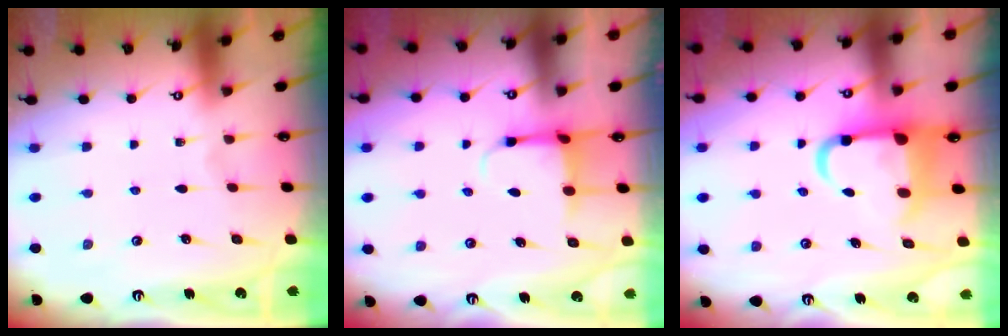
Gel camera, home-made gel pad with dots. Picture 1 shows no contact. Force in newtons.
{"total": 3.8, "press": 3.5, "slide": 1.3}
{"total": 9.4, "press": 9.0, "slide": 2.8}